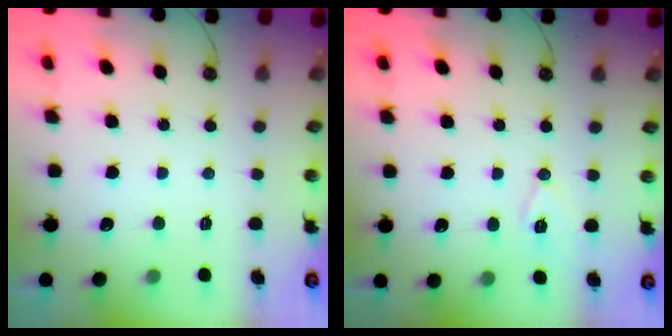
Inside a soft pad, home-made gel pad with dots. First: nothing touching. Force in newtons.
{"total": 7.8, "press": 6.8, "slide": 3.9}